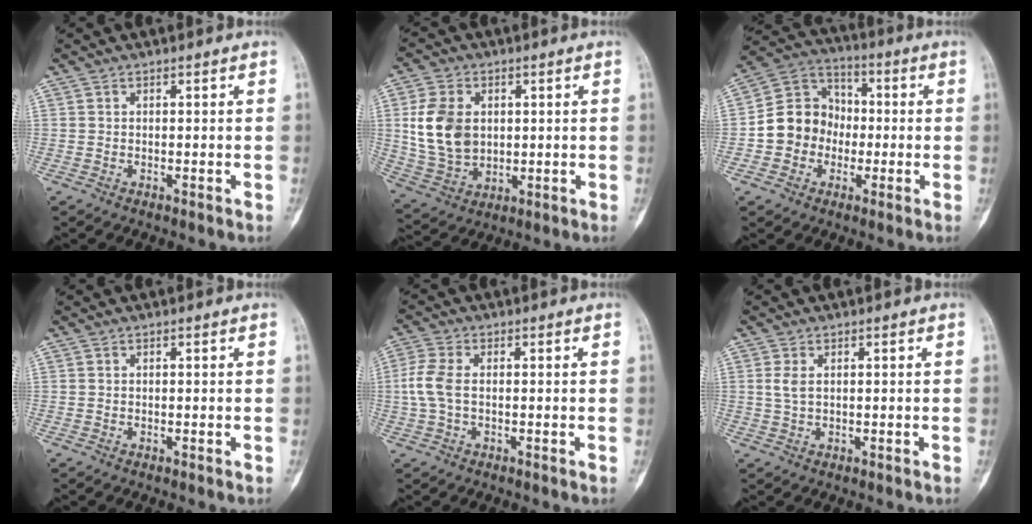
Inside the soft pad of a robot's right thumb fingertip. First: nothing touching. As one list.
[{"total": 12.1, "force": [1.9, 8.7, 8.1], "torque": [-0.142, -0.008, 0.046]}, {"total": 11.7, "force": [-1.9, 10.4, 5.1], "torque": [-0.057, 0.040, -0.042]}, {"total": 0.0}, {"total": 5.4, "force": [-0.1, 3.0, 4.5], "torque": [-0.125, 0.011, -0.005]}, {"total": 2.2, "force": [0.5, 1.1, 1.8], "torque": [-0.046, 0.005, 0.016]}]